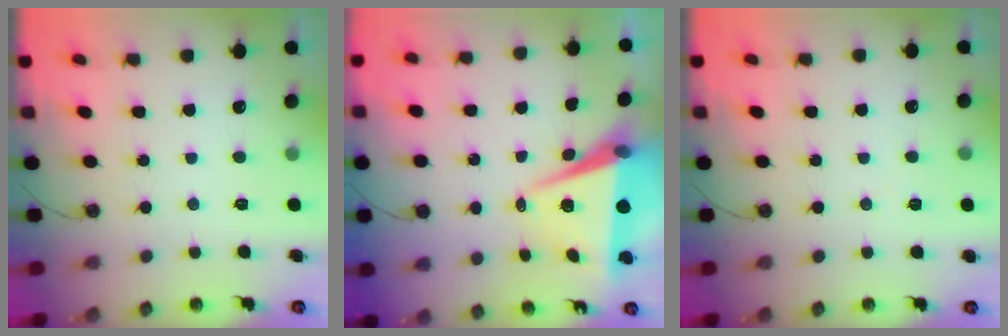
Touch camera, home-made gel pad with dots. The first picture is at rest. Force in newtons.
{"total": 8.1, "press": 6.9, "slide": 4.2}
{"total": 5.4, "press": 3.1, "slide": 4.5}